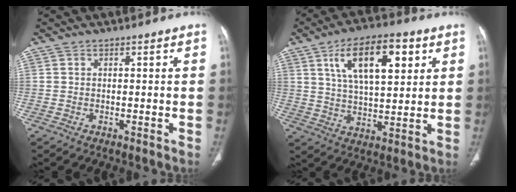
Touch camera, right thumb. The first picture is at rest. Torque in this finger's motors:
{"motor_torque": [-1.16, 1.74, 0.72, 0.40, 0.38]}